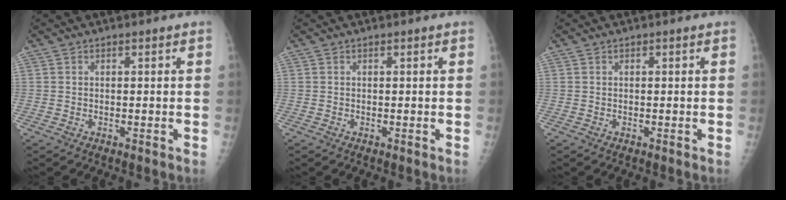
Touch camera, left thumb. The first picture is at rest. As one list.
[{"total": 0.0}, {"total": 0.0}]